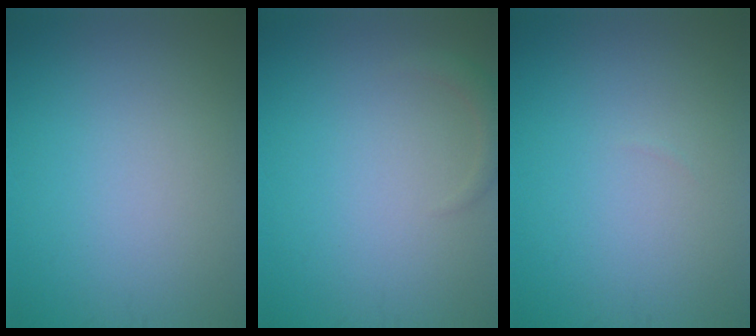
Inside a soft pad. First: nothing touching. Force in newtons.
{"total": 1.2, "press": 1.2, "slide": 0.1}
{"total": 0.0}